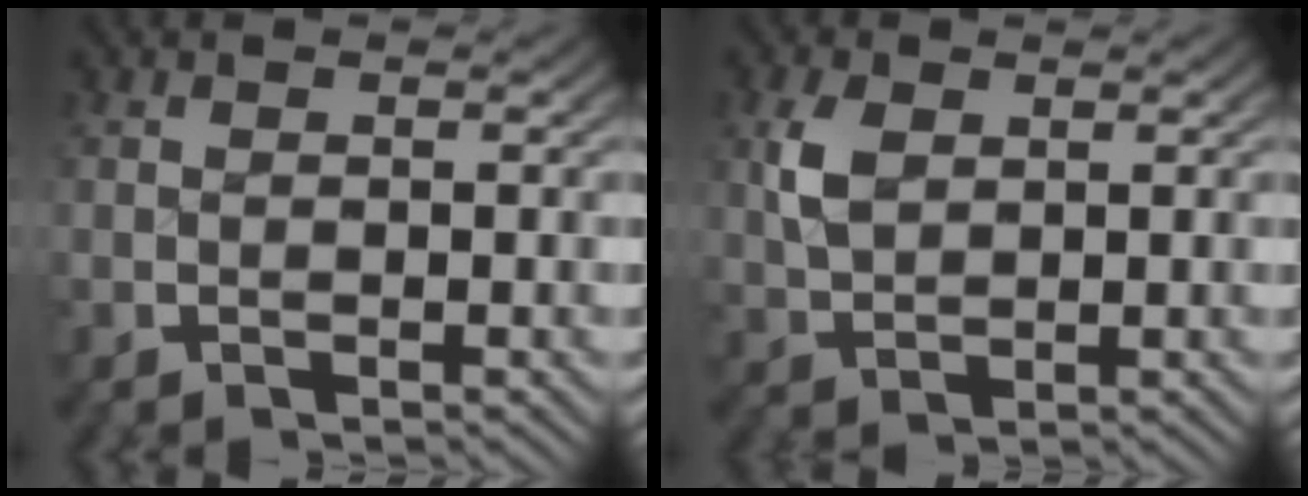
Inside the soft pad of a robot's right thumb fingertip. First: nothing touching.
{"total": 2.8, "force": [1.1, 1.8, 1.8], "torque": [-0.039, -0.003, 0.028]}